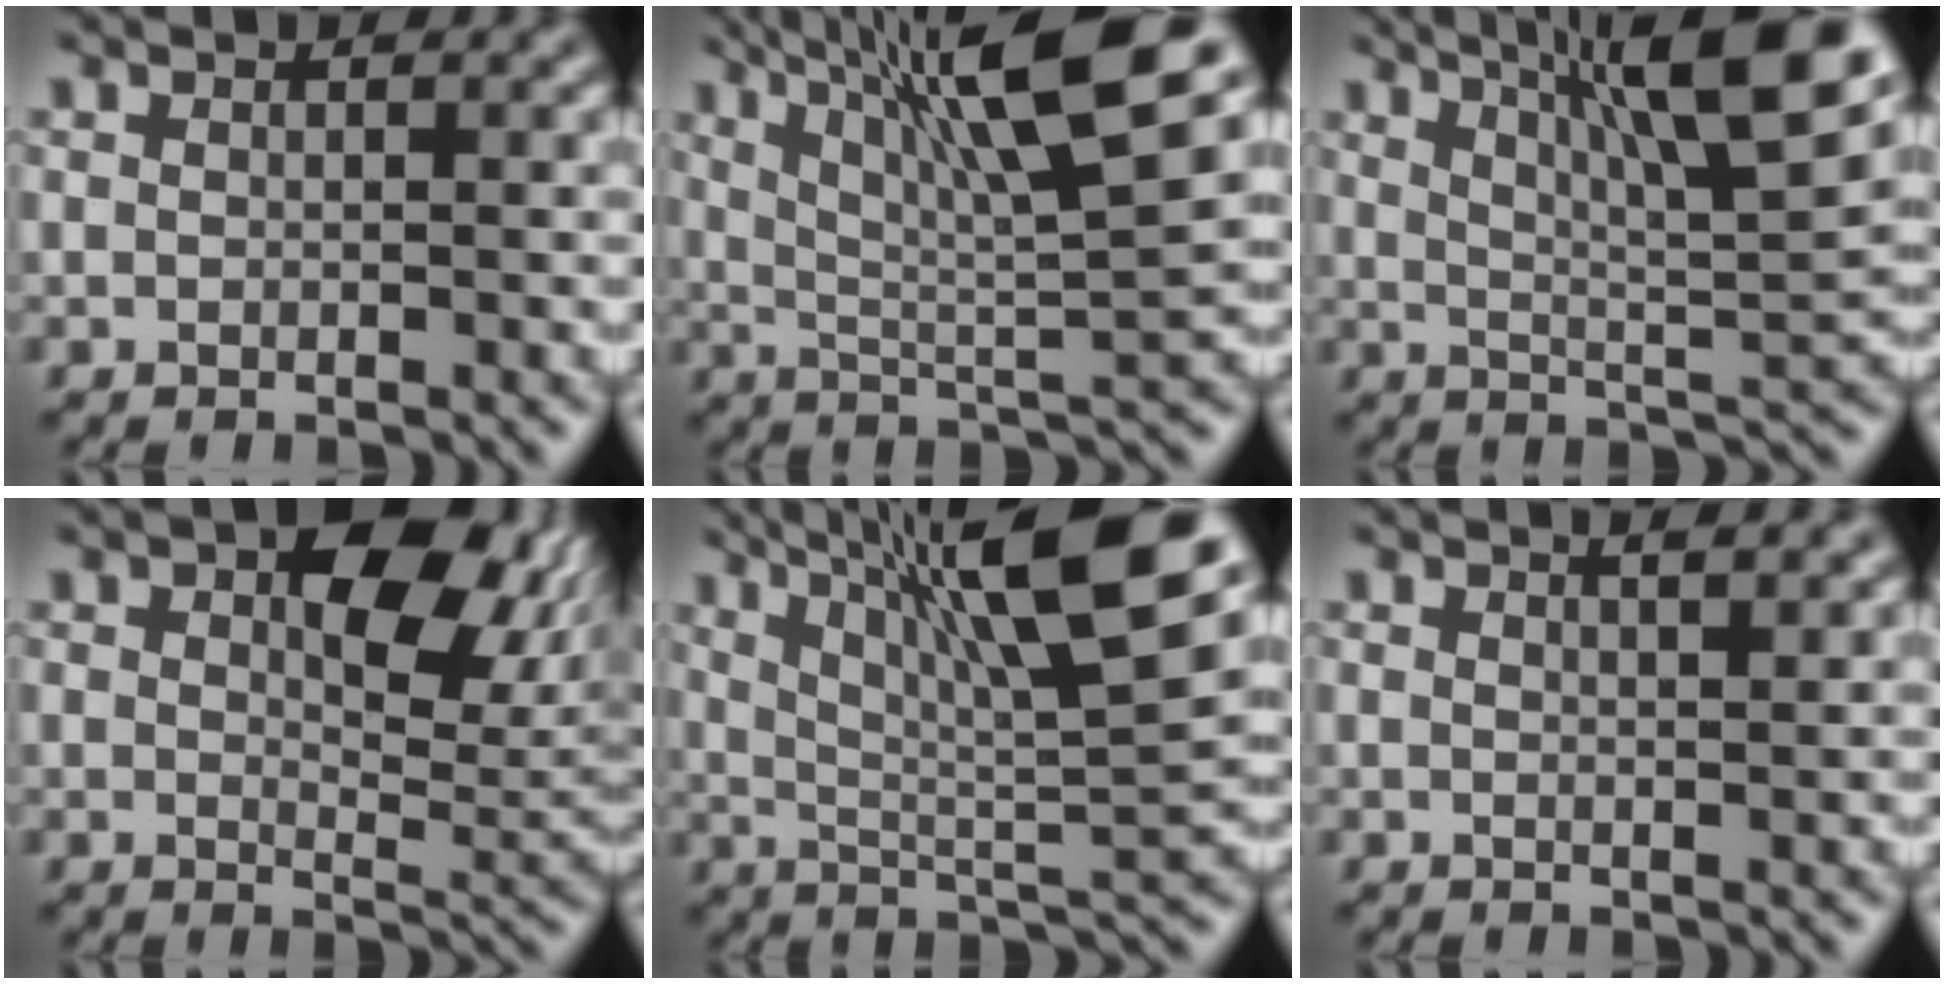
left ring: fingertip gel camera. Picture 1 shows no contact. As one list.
[{"total": 11.3, "force": [5.5, 2.2, 9.6], "torque": [-0.168, 0.014, 0.097]}, {"total": 11.0, "force": [5.5, 2.5, 9.2], "torque": [-0.148, 0.015, 0.093]}, {"total": 10.0, "force": [4.0, 4.7, 7.8], "torque": [-0.099, 0.002, 0.063]}, {"total": 13.0, "force": [6.3, 3.1, 10.9], "torque": [-0.182, 0.014, 0.106]}, {"total": 2.8, "force": [1.9, 1.1, 1.7], "torque": [0.009, 0.013, -0.001]}]